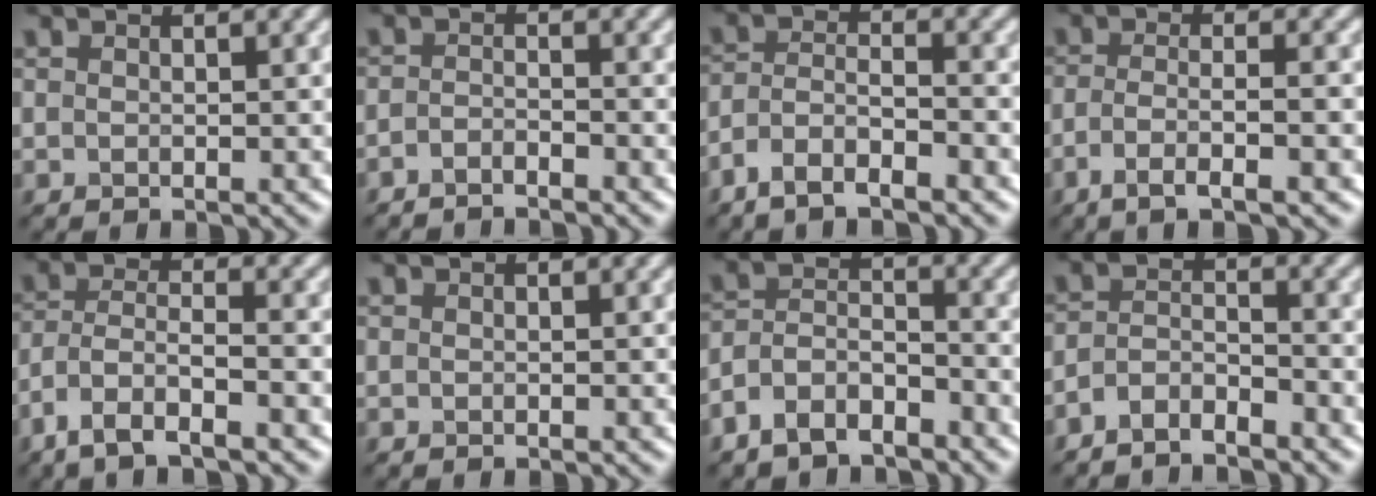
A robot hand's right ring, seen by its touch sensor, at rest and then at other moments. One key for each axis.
{"total": 1.8, "fx": -1.6, "fy": 0.2, "fz": 0.6, "tx": -0.011, "ty": -0.005, "tz": -0.034}
{"total": 3.9, "fx": -3.0, "fy": 1.1, "fz": 2.2, "tx": -0.045, "ty": 0.002, "tz": -0.065}
{"total": 4.5, "fx": -2.1, "fy": 0.9, "fz": 3.9, "tx": -0.068, "ty": -0.003, "tz": -0.045}
{"total": 5.0, "fx": -3.5, "fy": 1.3, "fz": 3.3, "tx": -0.067, "ty": -0.001, "tz": -0.071}
{"total": 0.0}
{"total": 4.9, "fx": -3.7, "fy": 2.3, "fz": 2.2, "tx": -0.041, "ty": -0.003, "tz": -0.081}
{"total": 2.9, "fx": -2.6, "fy": 0.7, "fz": 1.1, "tx": -0.023, "ty": 0.001, "tz": -0.057}